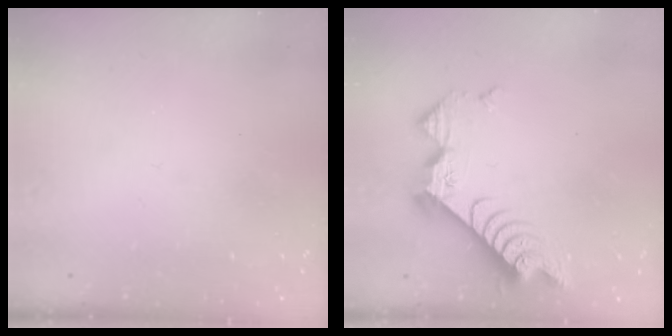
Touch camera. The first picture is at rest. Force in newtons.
{"total": 10.4, "press": 10.4, "slide": 1.1}